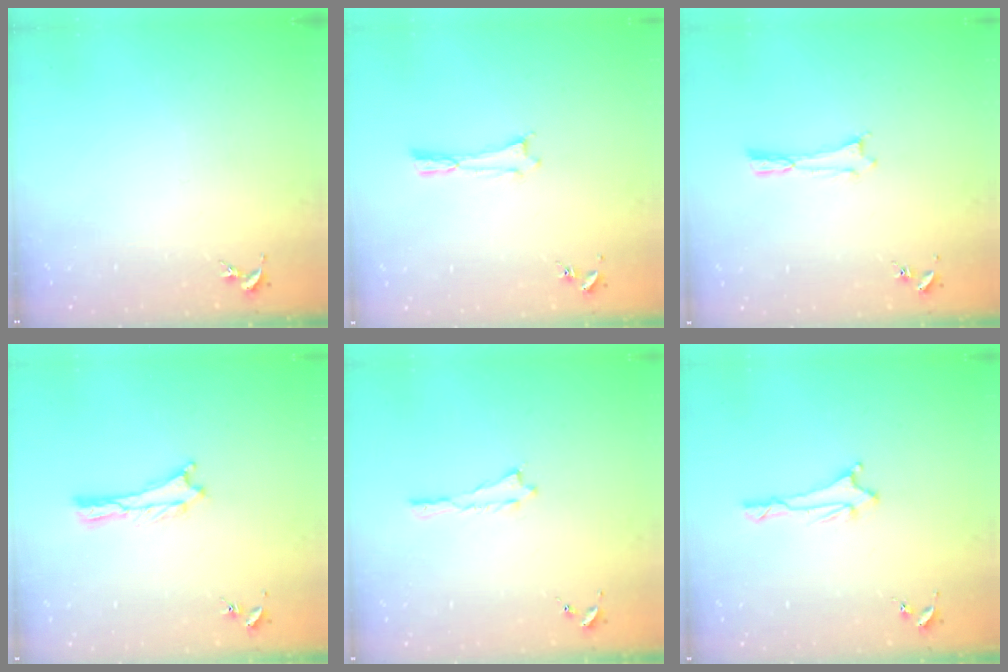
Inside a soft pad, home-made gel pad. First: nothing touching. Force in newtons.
{"total": 0.0}
{"total": 0.0}
{"total": 0.0}
{"total": 0.0}
{"total": 1.7, "press": 1.6, "slide": 0.5}